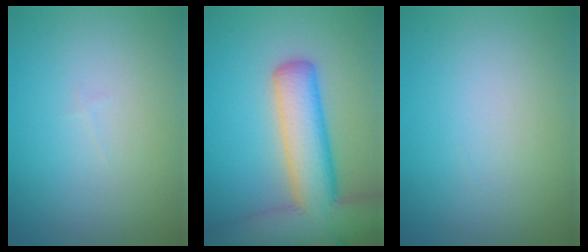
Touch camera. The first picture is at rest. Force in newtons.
{"total": 11.0, "press": 10.9, "slide": 0.7}
{"total": 0.0}